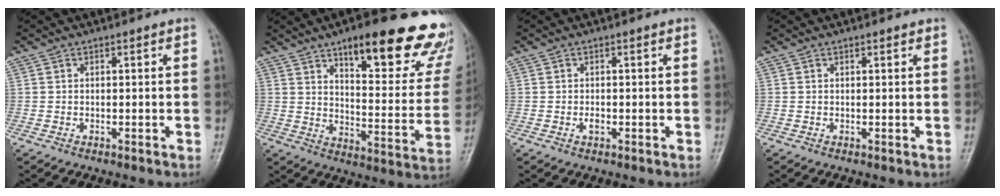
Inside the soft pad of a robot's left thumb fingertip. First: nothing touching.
{"total": 26.6, "force": [16.4, 8.3, 19.2], "torque": [-0.210, -0.071, 0.219]}
{"total": 1.1, "force": [-0.3, 0.7, 0.8], "torque": [-0.012, 0.000, -0.004]}
{"total": 0.7, "force": [0.6, 0.2, 0.4], "torque": [-0.008, -0.003, 0.007]}